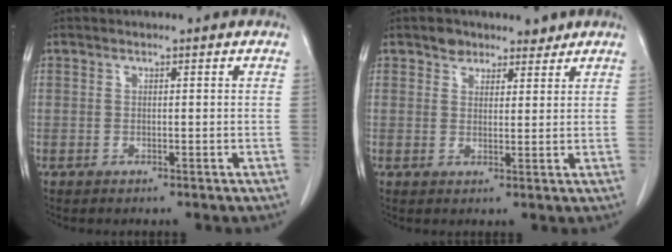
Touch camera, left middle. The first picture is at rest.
{"total": 1.4, "force": [1.4, 0.3, -0.2], "torque": [0.002, -0.008, 0.020]}